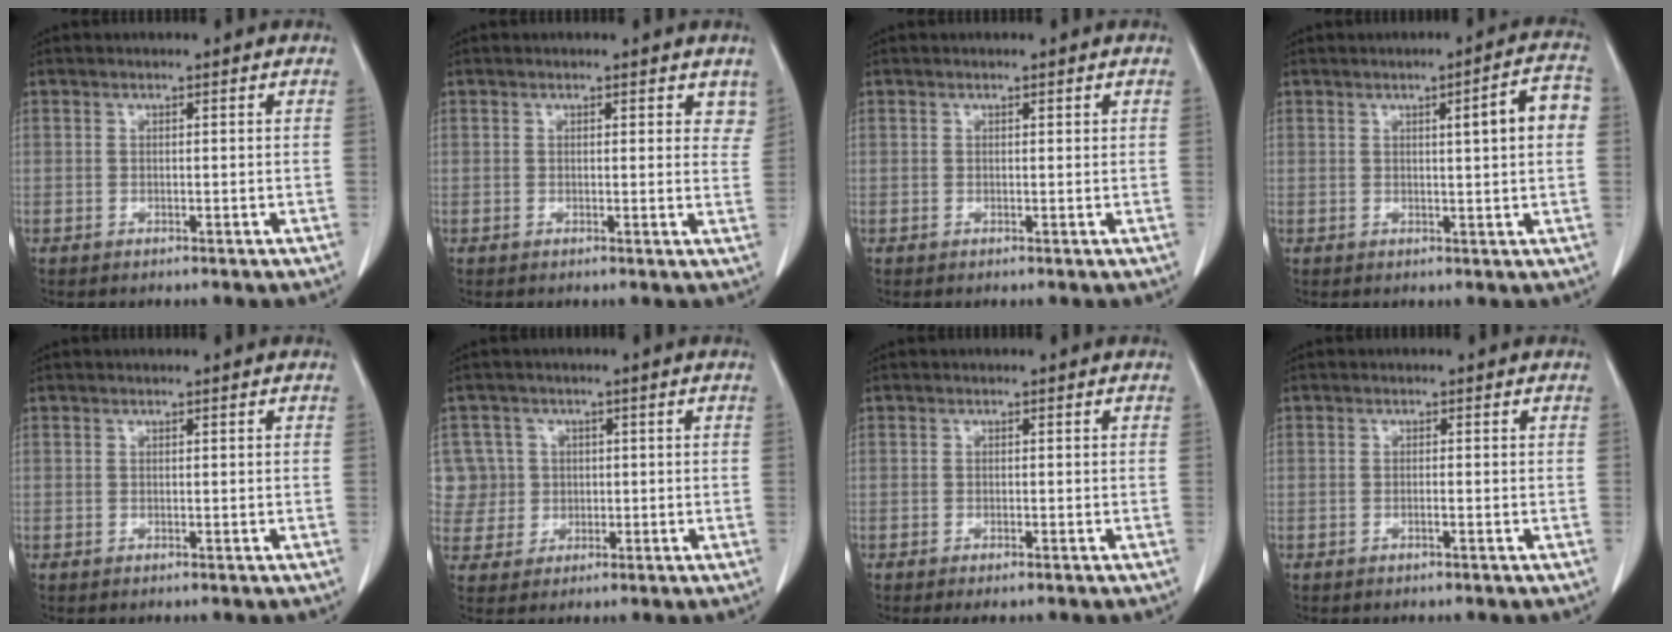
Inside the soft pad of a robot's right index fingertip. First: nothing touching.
{"total": 3.3, "force": [2.5, 1.6, 1.2], "torque": [0.008, -0.006, 0.016]}
{"total": 0.0}
{"total": 6.4, "force": [1.2, 0.3, 6.3], "torque": [-0.083, 0.010, 0.011]}
{"total": 0.0}
{"total": 7.4, "force": [1.2, 7.3, -0.1], "torque": [0.002, 0.035, 0.035]}
{"total": 1.2, "force": [-0.8, 0.1, 0.8], "torque": [-0.016, -0.004, -0.011]}
{"total": 0.5, "force": [-0.2, -0.1, 0.5], "torque": [-0.008, 0.003, -0.004]}